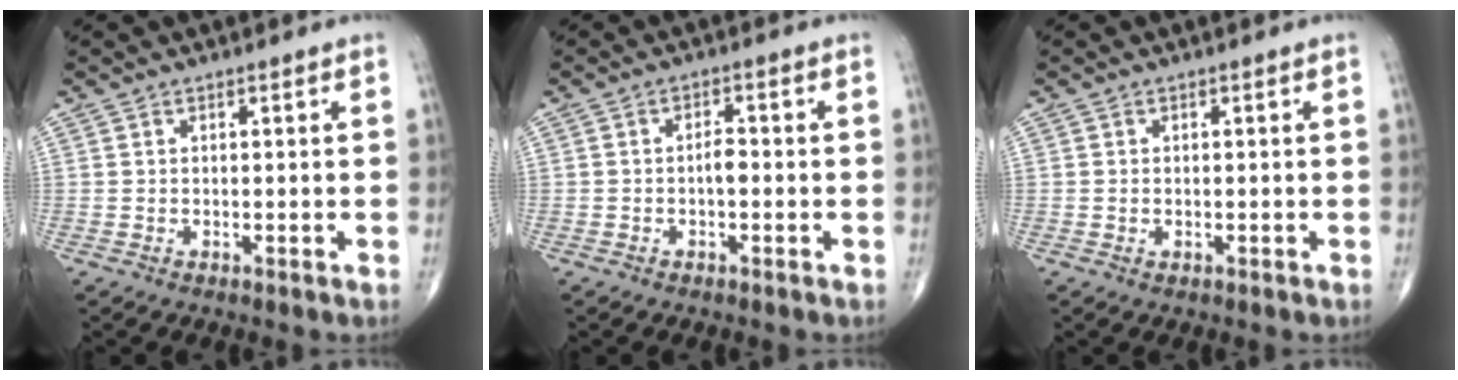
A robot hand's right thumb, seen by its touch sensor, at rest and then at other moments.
{"total": 2.4, "force": [-0.5, 1.1, 2.0], "torque": [-0.027, 0.007, -0.011]}
{"total": 0.8, "force": [-0.2, 0.5, 0.6], "torque": [-0.015, 0.004, -0.001]}